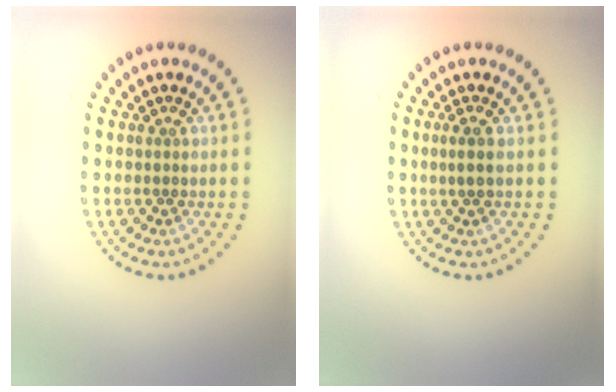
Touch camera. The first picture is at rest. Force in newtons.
{"total": 1.4, "press": 1.1, "slide": 0.8}